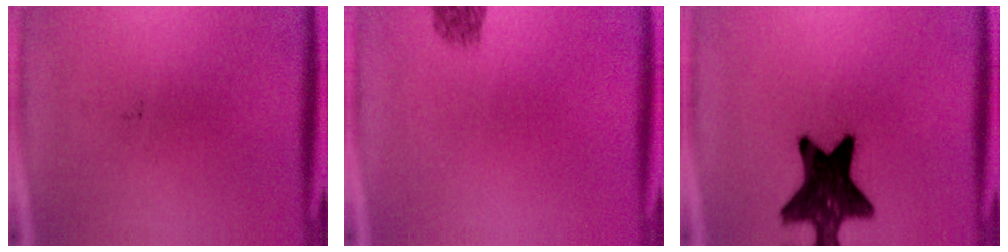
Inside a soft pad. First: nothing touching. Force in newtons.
{"total": 1.6}
{"total": 16.4}